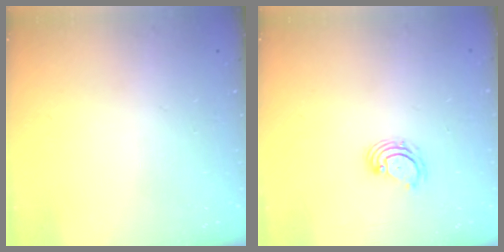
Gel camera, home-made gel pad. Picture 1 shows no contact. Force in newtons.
{"total": 3.7, "press": 3.7, "slide": 0.4}